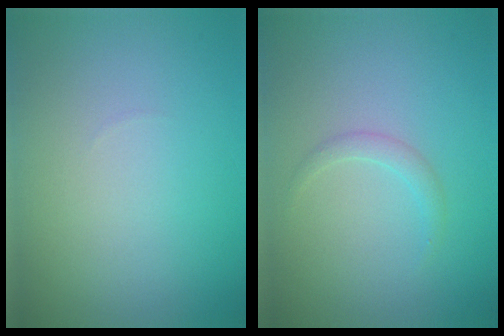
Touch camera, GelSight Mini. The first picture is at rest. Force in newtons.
{"total": 1.1, "press": 1.1, "slide": 0.1}